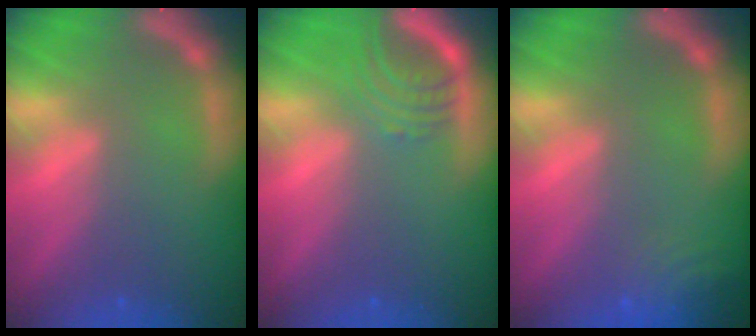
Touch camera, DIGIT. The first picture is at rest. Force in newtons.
{"total": 3.9}
{"total": 4.6}